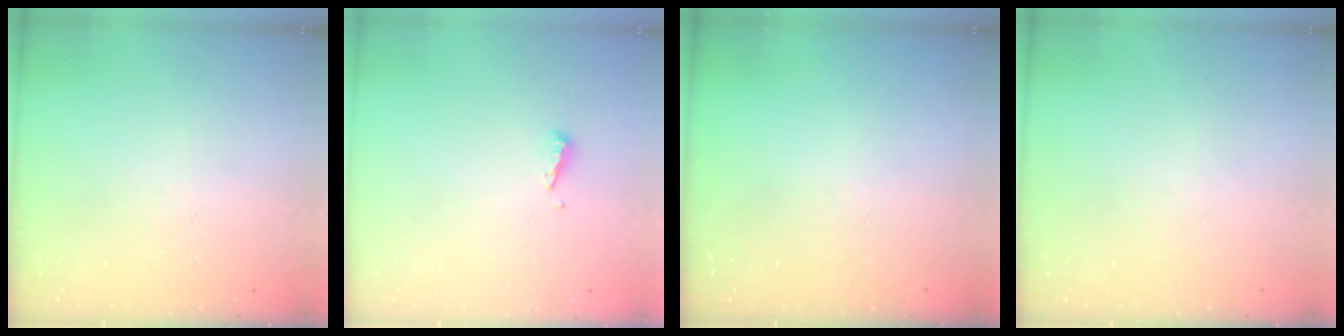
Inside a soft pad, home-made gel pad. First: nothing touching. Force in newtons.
{"total": 4.7, "press": 4.7, "slide": 0.5}
{"total": 0.0}
{"total": 0.0}